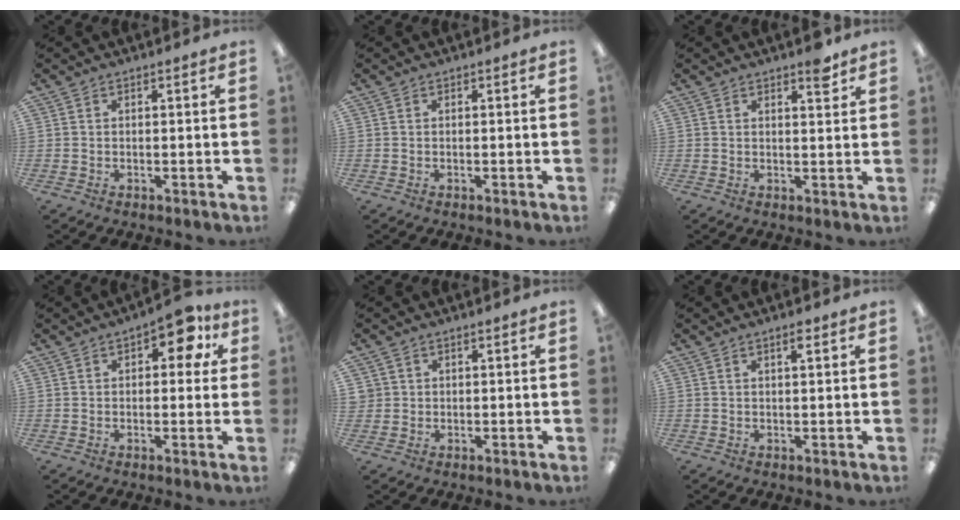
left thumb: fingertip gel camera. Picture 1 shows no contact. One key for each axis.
{"total": 0.0}
{"total": 3.6, "fx": 2.8, "fy": 0.9, "fz": 2.1, "tx": -0.015, "ty": -0.017, "tz": 0.041}
{"total": 8.4, "fx": 3.5, "fy": 4.1, "fz": 6.4, "tx": -0.080, "ty": -0.008, "tz": 0.054}
{"total": 1.8, "fx": 0.6, "fy": 1.7, "fz": 0.1, "tx": -0.006, "ty": 0.003, "tz": 0.010}
{"total": 2.2, "fx": 1.4, "fy": 0.4, "fz": 1.7, "tx": -0.028, "ty": -0.001, "tz": 0.021}